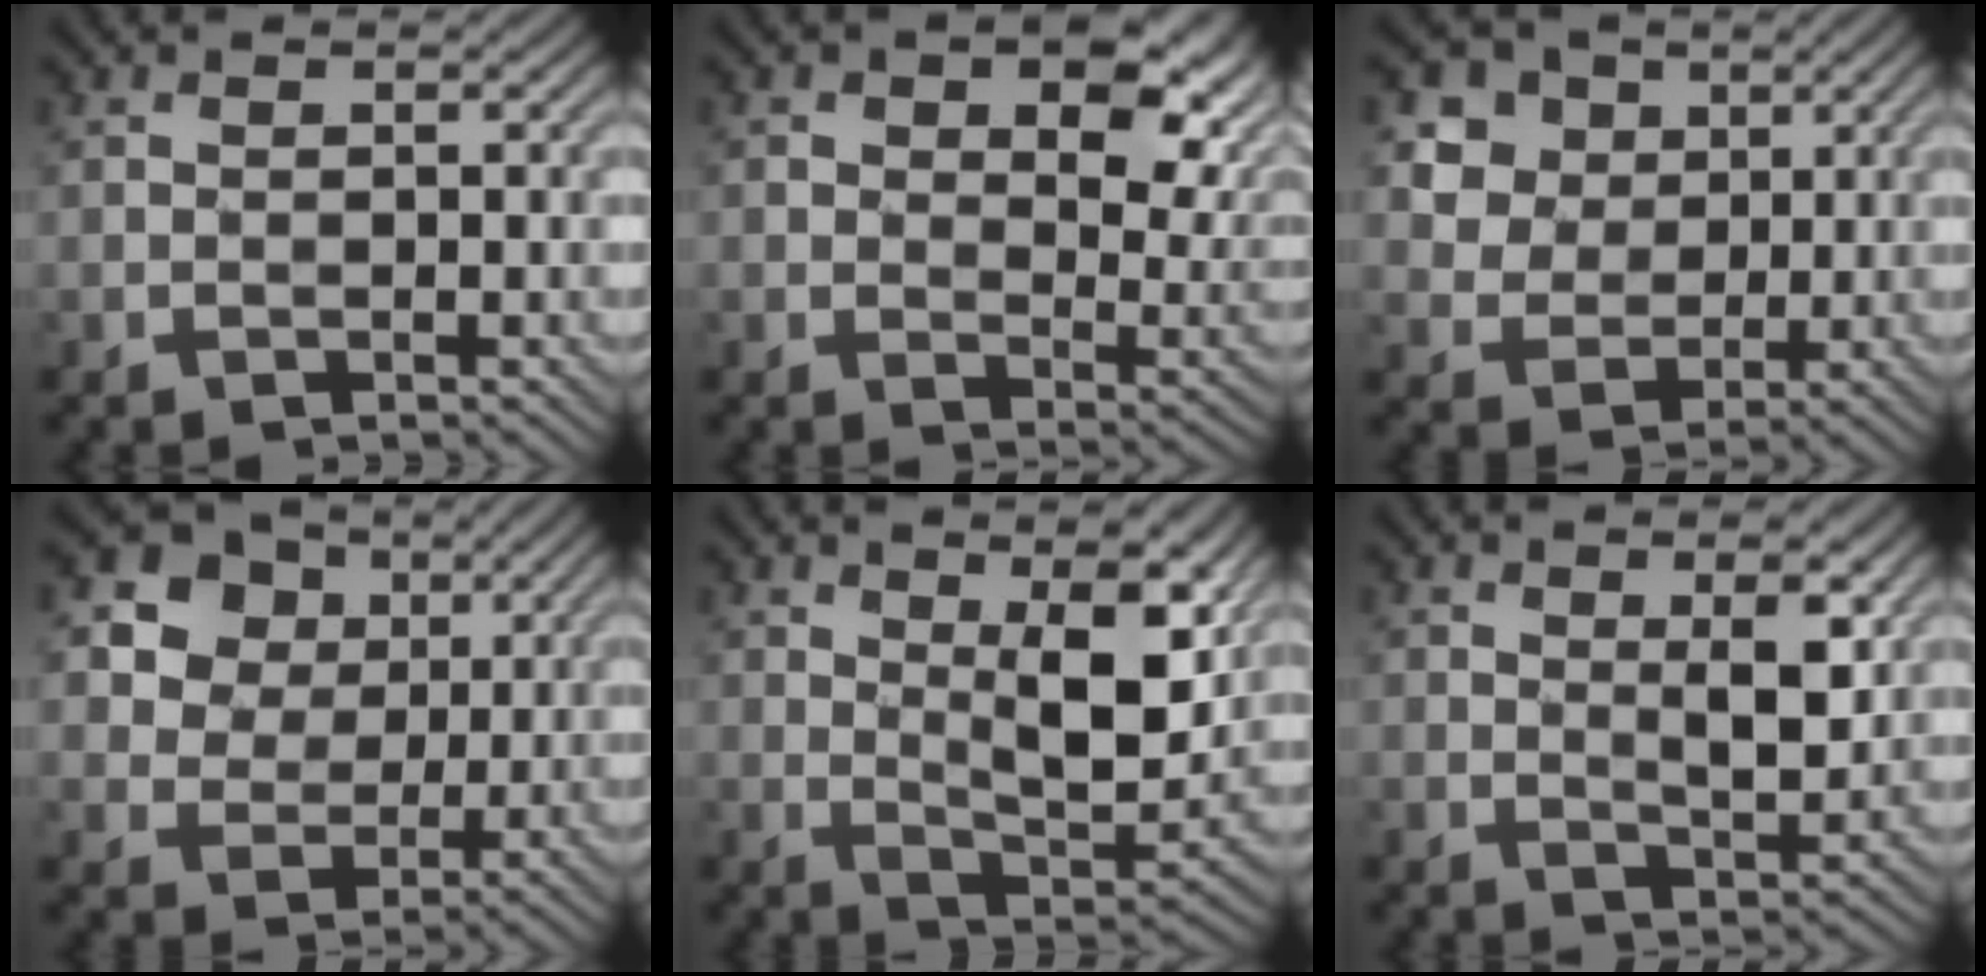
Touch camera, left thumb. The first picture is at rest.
{"total": 10.2, "force": [3.6, 5.6, 7.7], "torque": [-0.123, -0.006, 0.060]}
{"total": 8.1, "force": [4.3, 6.1, 3.0], "torque": [-0.119, -0.011, 0.087]}
{"total": 13.3, "force": [6.7, 10.1, 5.4], "torque": [-0.167, 0.019, 0.145]}
{"total": 11.7, "force": [5.0, 4.7, 9.5], "torque": [-0.167, -0.005, 0.076]}
{"total": 4.6, "force": [1.6, 1.5, 4.0], "torque": [-0.073, -0.003, 0.033]}